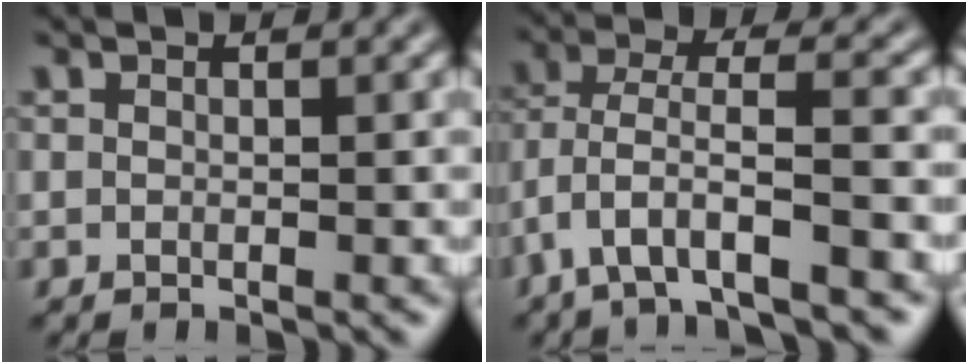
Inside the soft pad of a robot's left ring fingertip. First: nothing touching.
{"total": 6.3, "force": [-3.5, 1.6, 5.0], "torque": [-0.103, 0.001, -0.070]}